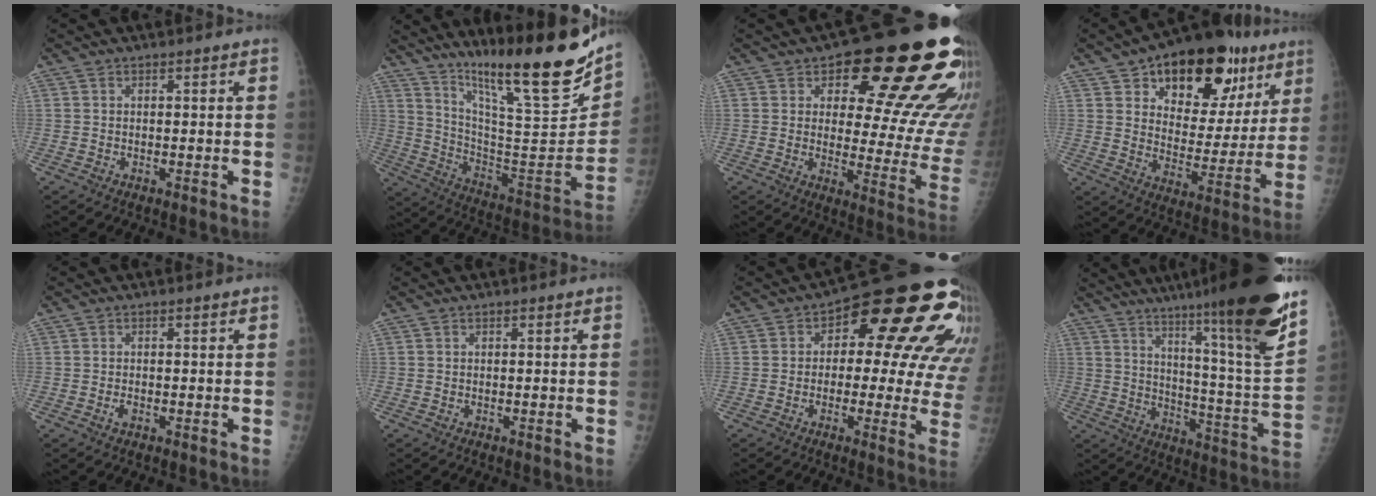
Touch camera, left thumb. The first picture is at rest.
{"total": 25.7, "force": [19.0, 3.1, 17.0], "torque": [-0.244, -0.106, 0.313]}
{"total": 23.7, "force": [12.4, 9.5, 17.8], "torque": [-0.178, -0.051, 0.160]}
{"total": 24.6, "force": [13.0, 13.6, 15.8], "torque": [-0.182, -0.024, 0.199]}
{"total": 1.1, "force": [-0.4, 0.6, 0.8], "torque": [-0.016, -0.001, -0.007]}
{"total": 0.0}
{"total": 22.5, "force": [7.4, 11.2, 18.0], "torque": [-0.170, 0.017, 0.084]}
{"total": 26.6, "force": [18.3, 0.9, 19.3], "torque": [-0.272, -0.106, 0.270]}